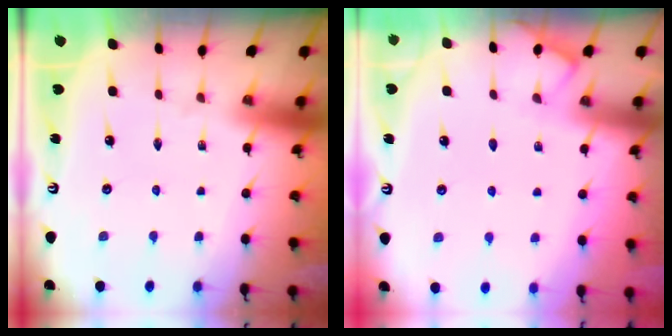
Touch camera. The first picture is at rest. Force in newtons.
{"total": 3.8, "press": 3.8, "slide": 0.5}